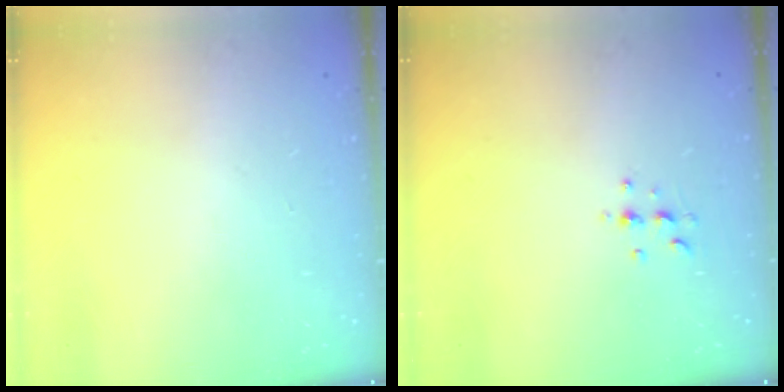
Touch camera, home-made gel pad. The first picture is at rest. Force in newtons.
{"total": 3.5, "press": 3.4, "slide": 0.3}